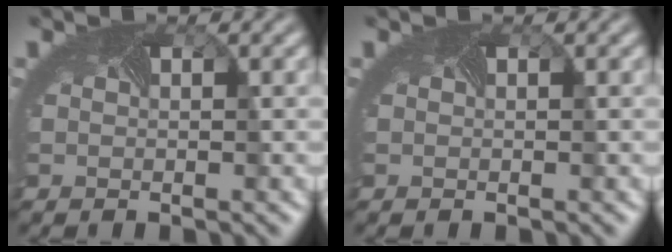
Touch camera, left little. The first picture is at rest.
{"total": 0.0}